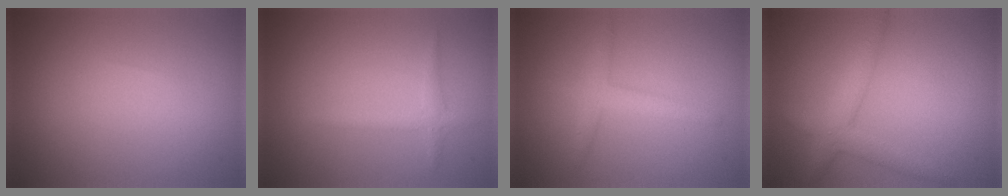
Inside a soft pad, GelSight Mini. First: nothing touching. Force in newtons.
{"total": 1.4, "press": 1.4, "slide": 0.1}
{"total": 2.2, "press": 2.2, "slide": 0.0}
{"total": 3.2, "press": 3.2, "slide": 0.1}